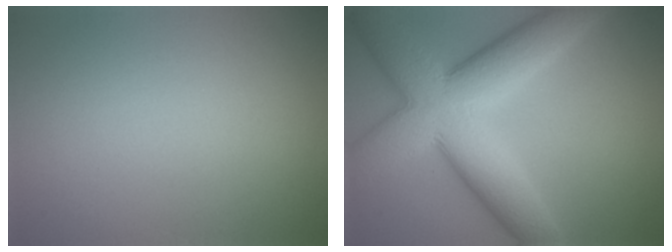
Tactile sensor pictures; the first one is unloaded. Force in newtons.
{"total": 11.4, "press": 11.3, "slide": 0.4}